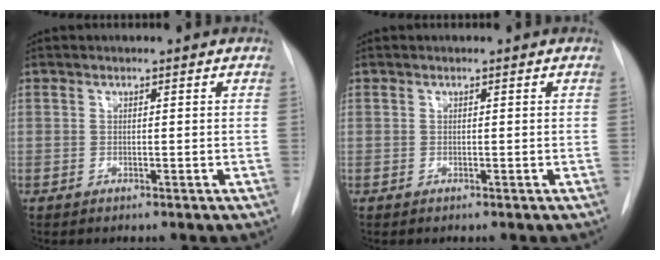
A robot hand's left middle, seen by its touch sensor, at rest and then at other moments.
{"total": 0.0}